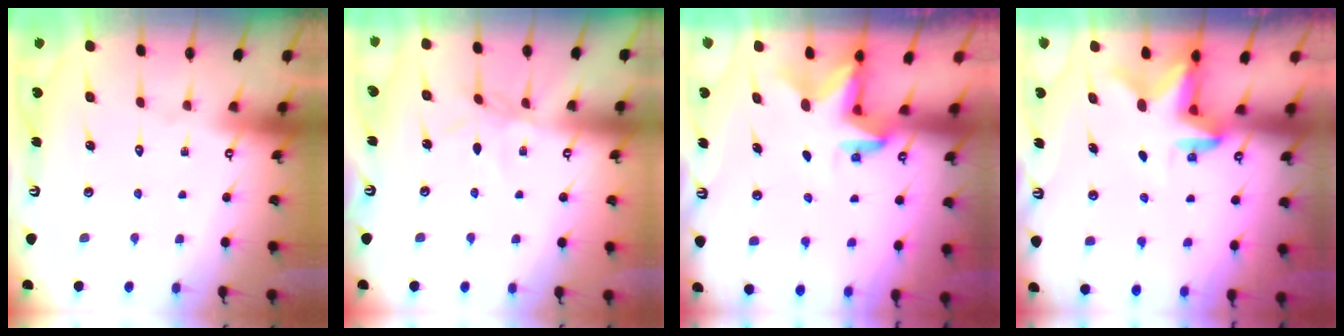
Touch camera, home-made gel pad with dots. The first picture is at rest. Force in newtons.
{"total": 3.0, "press": 3.0, "slide": 0.4}
{"total": 2.8, "press": 2.8, "slide": 0.3}
{"total": 2.7, "press": 2.6, "slide": 0.5}